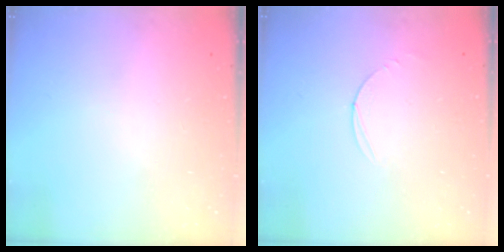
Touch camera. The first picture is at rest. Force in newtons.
{"total": 3.0, "press": 3.0, "slide": 0.3}